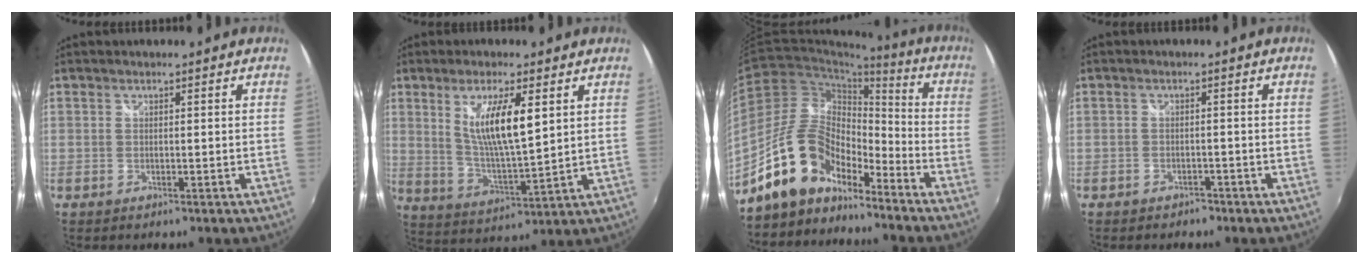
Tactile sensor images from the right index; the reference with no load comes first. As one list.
[{"total": 10.9, "force": [3.8, 2.2, 9.9], "torque": [-0.179, -0.012, 0.077]}, {"total": 13.9, "force": [-11.0, 6.4, 5.6], "torque": [-0.112, 0.025, -0.203]}, {"total": 2.7, "force": [-2.1, 1.6, 0.5], "torque": [-0.015, -0.005, -0.029]}]